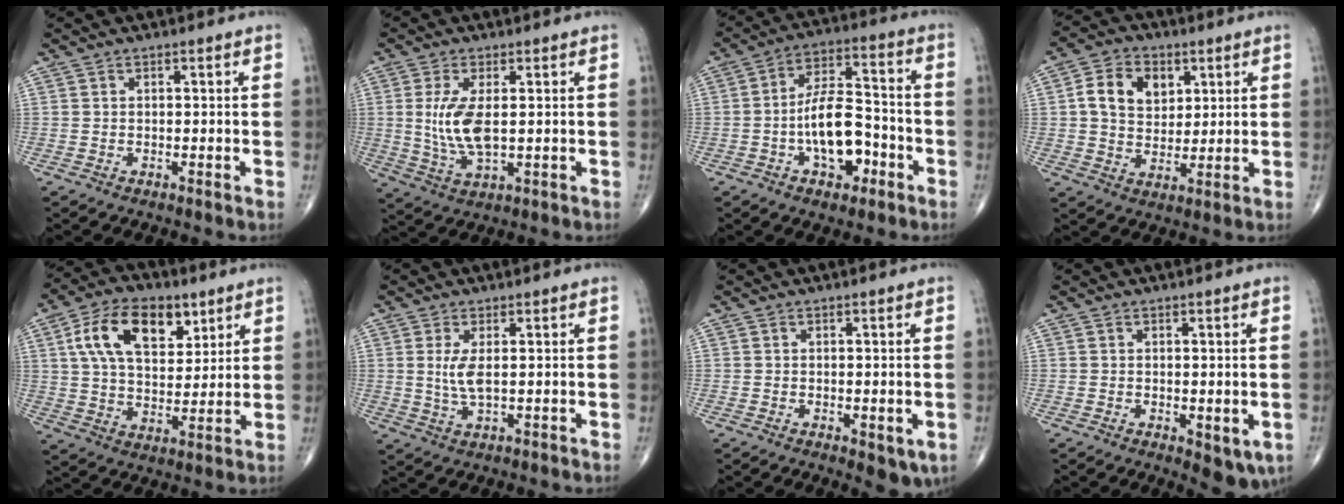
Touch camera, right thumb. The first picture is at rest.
{"total": 8.2, "force": [0.8, 3.4, 7.5], "torque": [-0.164, -0.013, 0.024]}
{"total": 12.4, "force": [-4.0, 6.5, 9.8], "torque": [-0.142, 0.041, -0.070]}
{"total": 10.2, "force": [2.9, 7.6, 6.1], "torque": [-0.077, -0.005, 0.051]}
{"total": 15.7, "force": [6.7, 8.9, 11.1], "torque": [-0.165, -0.014, 0.119]}
{"total": 4.1, "force": [0.7, 1.3, 3.8], "torque": [-0.088, -0.011, 0.020]}
{"total": 4.0, "force": [-1.1, 1.7, 3.4], "torque": [-0.032, -0.005, -0.008]}
{"total": 5.2, "force": [-1.3, 2.3, 4.5], "torque": [-0.045, -0.006, -0.009]}